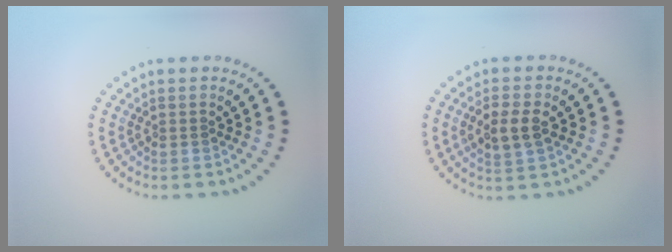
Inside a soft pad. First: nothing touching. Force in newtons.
{"total": 2.8, "press": 2.8, "slide": 0.6}